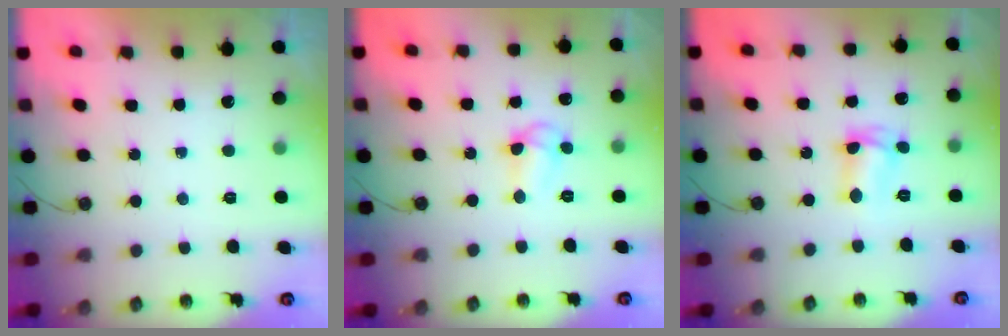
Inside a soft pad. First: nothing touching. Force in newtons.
{"total": 6.4, "press": 6.4, "slide": 0.4}
{"total": 5.3, "press": 5.2, "slide": 1.3}